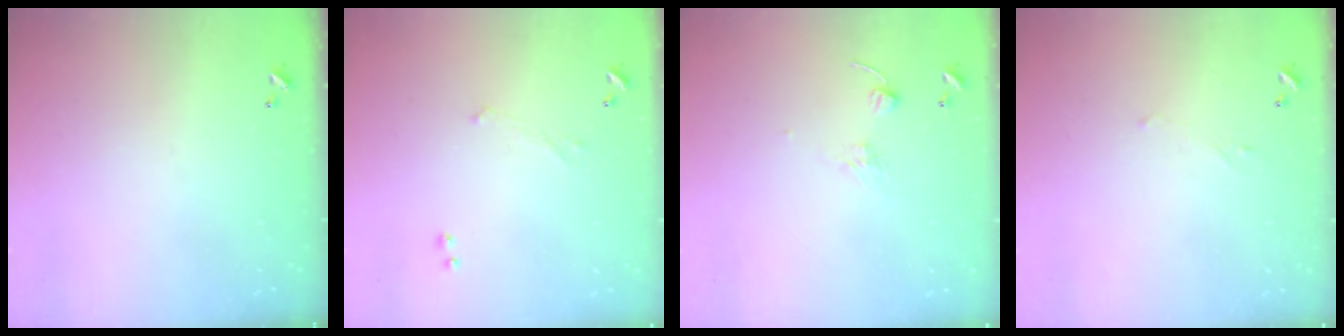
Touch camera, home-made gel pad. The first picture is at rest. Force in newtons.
{"total": 0.7, "press": 0.3, "slide": 0.6}
{"total": 1.7, "press": 1.5, "slide": 0.7}
{"total": 0.8, "press": 0.6, "slide": 0.6}